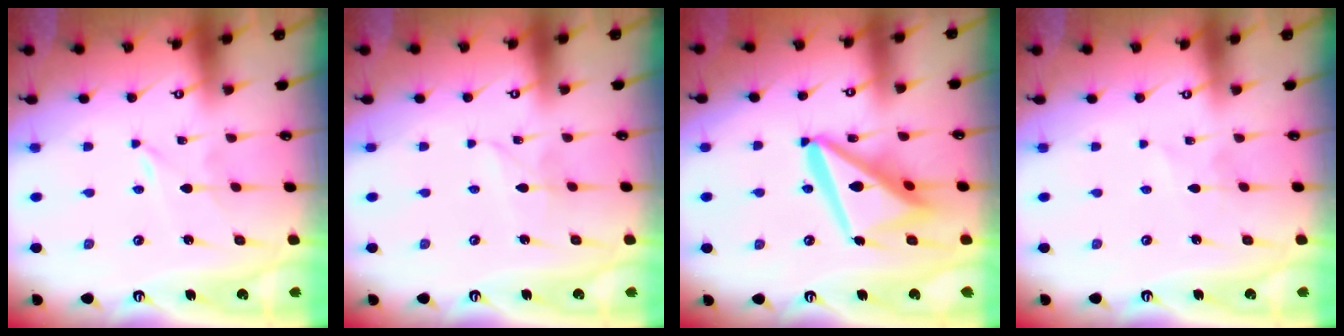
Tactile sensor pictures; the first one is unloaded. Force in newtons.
{"total": 2.4, "press": 2.4, "slide": 0.2}
{"total": 18.0, "press": 17.9, "slide": 2.0}
{"total": 1.1, "press": 1.1, "slide": 0.1}